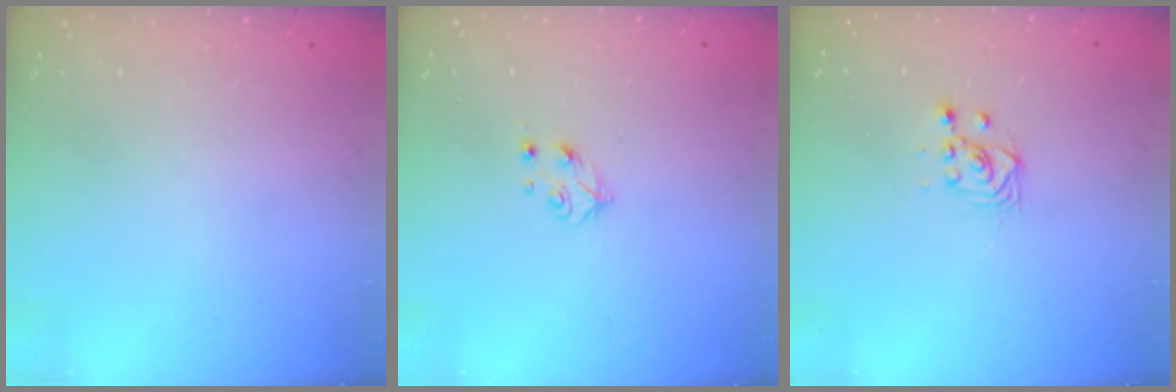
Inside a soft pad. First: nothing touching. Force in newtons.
{"total": 4.2, "press": 4.1, "slide": 0.6}
{"total": 2.9, "press": 2.9, "slide": 0.6}